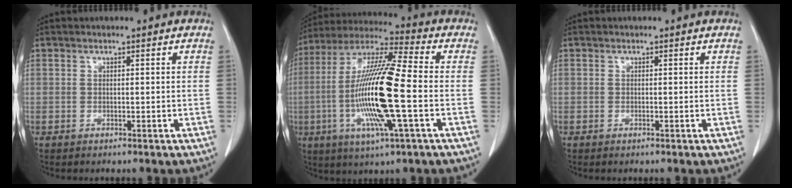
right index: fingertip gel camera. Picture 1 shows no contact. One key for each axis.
{"total": 18.3, "fx": -3.3, "fy": 1.1, "fz": 18.0, "tx": -0.365, "ty": -0.009, "tz": -0.068}
{"total": 0.0}